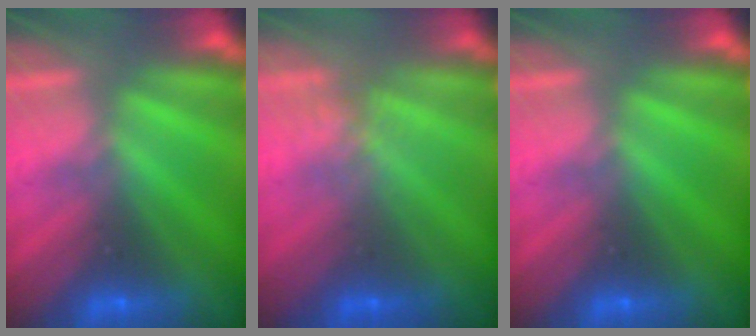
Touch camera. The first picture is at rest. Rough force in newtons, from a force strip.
{"total": 1.0}
{"total": 0.0}